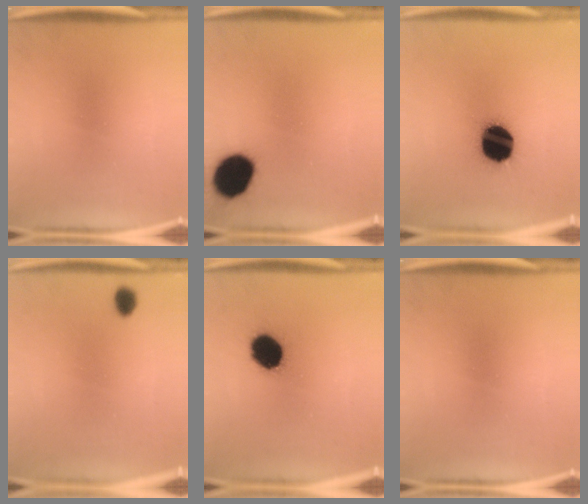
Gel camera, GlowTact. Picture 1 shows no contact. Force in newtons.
{"total": 13.6}
{"total": 18.0}
{"total": 3.0}
{"total": 11.9}
{"total": 0.0}